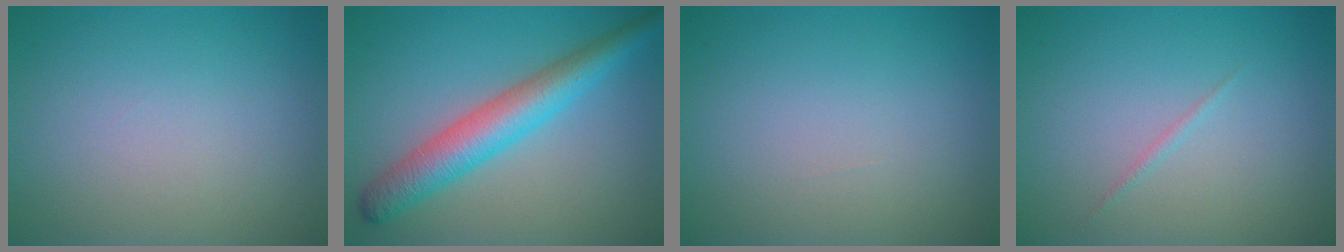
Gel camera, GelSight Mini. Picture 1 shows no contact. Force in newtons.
{"total": 5.6, "press": 5.6, "slide": 0.1}
{"total": 0.0}
{"total": 0.5, "press": 0.5, "slide": 0.0}